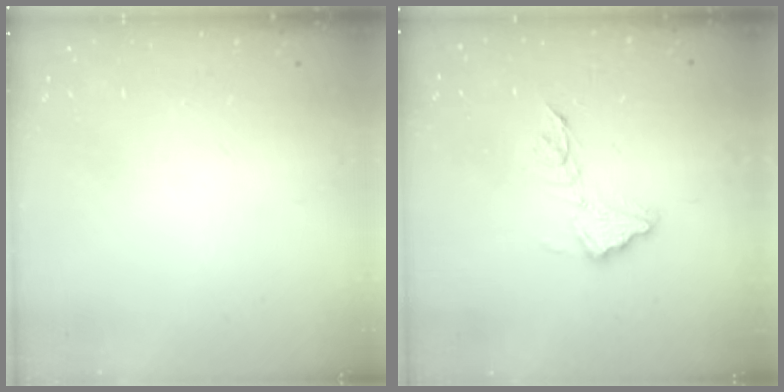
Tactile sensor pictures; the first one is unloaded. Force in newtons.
{"total": 9.9, "press": 9.8, "slide": 0.8}